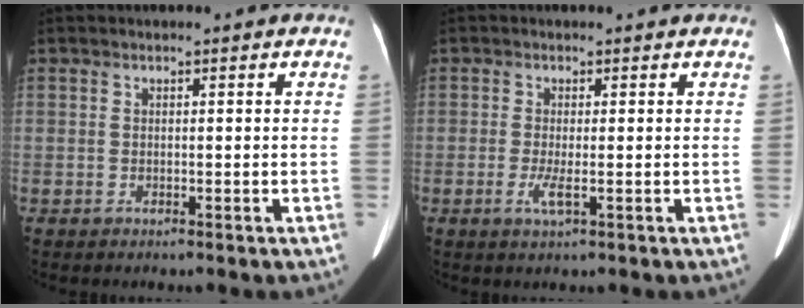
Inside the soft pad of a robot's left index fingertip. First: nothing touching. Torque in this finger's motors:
{"motor_torque": [0.05, 0.06, 0.02, 0.00]}